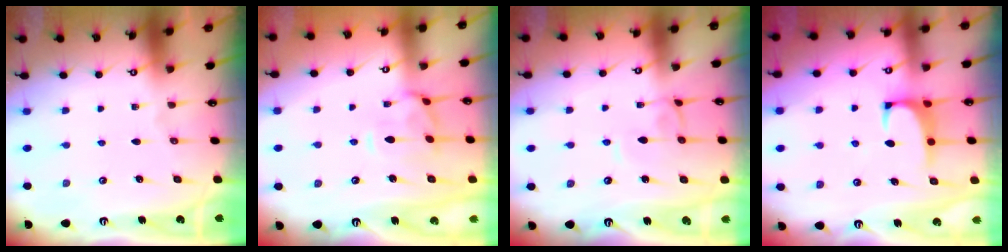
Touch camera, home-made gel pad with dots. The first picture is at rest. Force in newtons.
{"total": 1.7, "press": 1.5, "slide": 0.8}
{"total": 0.8, "press": 0.7, "slide": 0.3}
{"total": 0.9, "press": 0.6, "slide": 0.6}